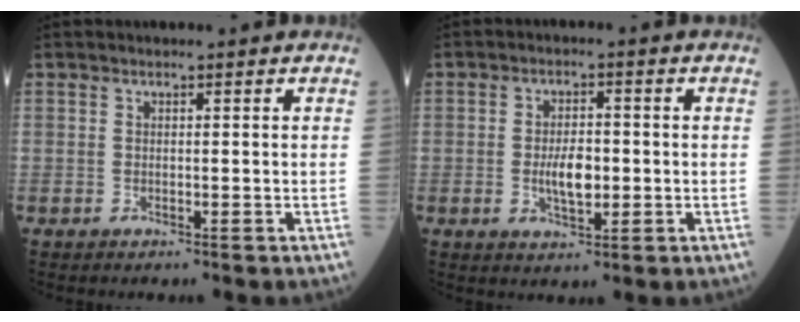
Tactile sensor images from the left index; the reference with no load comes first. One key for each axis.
{"total": 5.0, "fx": -0.9, "fy": 2.0, "fz": 4.5, "tx": -0.083, "ty": -0.004, "tz": -0.014}